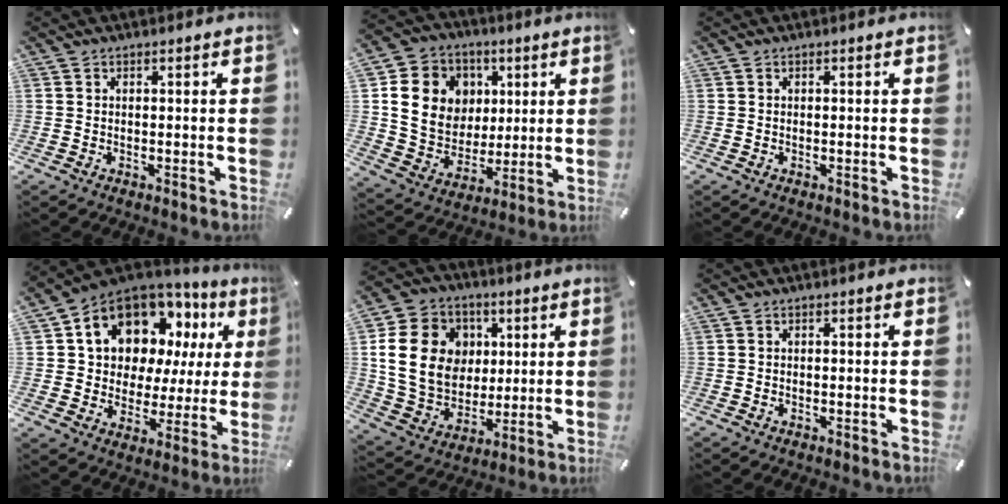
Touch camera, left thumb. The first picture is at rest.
{"total": 15.1, "force": [3.5, 13.5, 5.7], "torque": [-0.107, -0.003, 0.074]}
{"total": 0.0}
{"total": 14.0, "force": [8.6, 9.5, 5.7], "torque": [-0.108, -0.065, 0.156]}
{"total": 18.5, "force": [3.4, 15.8, 9.0], "torque": [-0.183, 0.007, 0.067]}
{"total": 0.5, "force": [-0.3, 0.2, 0.4], "torque": [-0.011, -0.002, -0.005]}